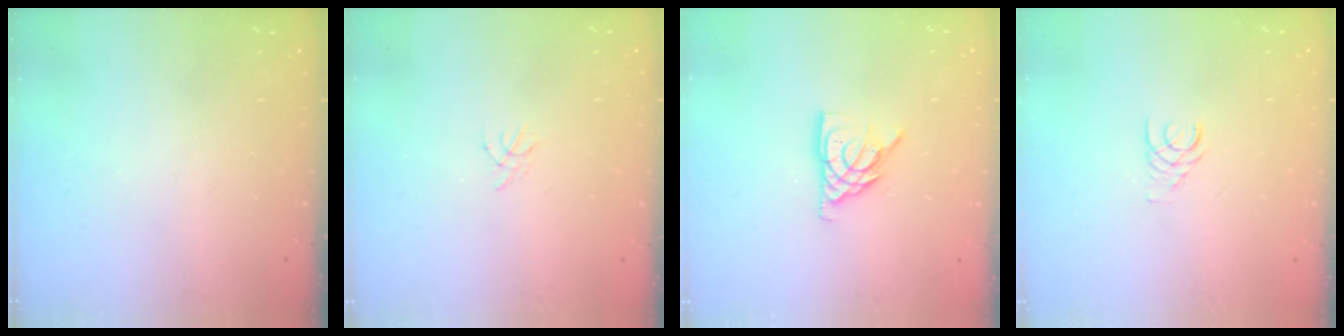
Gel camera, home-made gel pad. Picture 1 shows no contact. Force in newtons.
{"total": 1.3, "press": 1.2, "slide": 0.4}
{"total": 9.0, "press": 9.0, "slide": 0.6}
{"total": 1.7, "press": 1.7, "slide": 0.2}